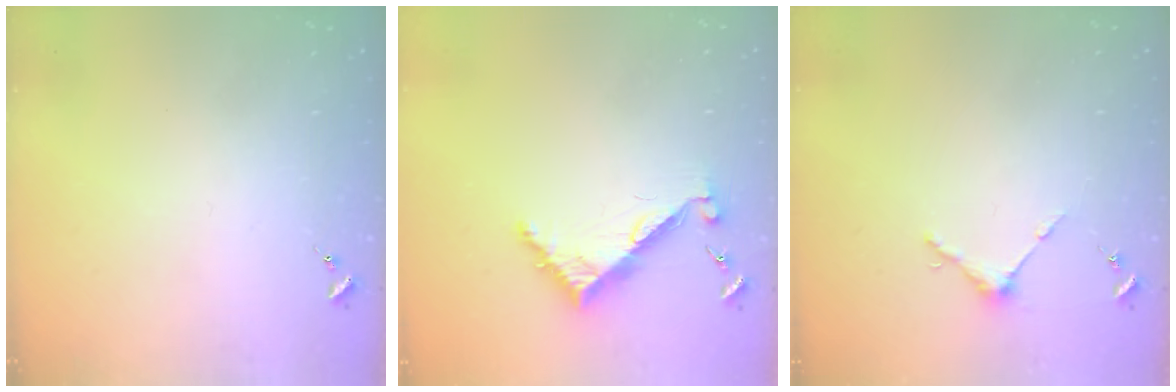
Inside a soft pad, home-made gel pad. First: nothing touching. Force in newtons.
{"total": 6.7, "press": 6.6, "slide": 0.6}
{"total": 4.0, "press": 4.0, "slide": 0.4}